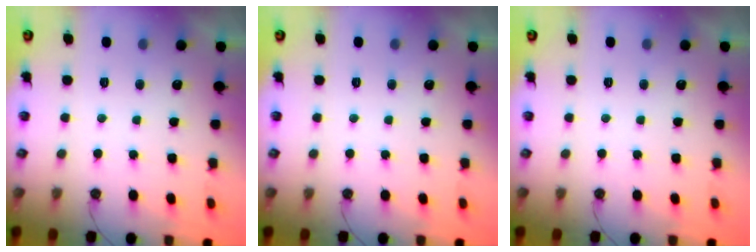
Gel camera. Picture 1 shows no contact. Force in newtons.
{"total": 0.0}
{"total": 0.0}